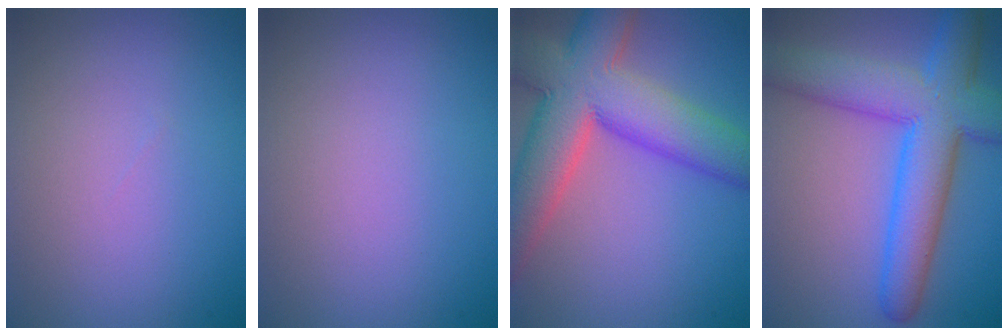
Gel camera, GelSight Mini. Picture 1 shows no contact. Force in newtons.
{"total": 0.0}
{"total": 11.7, "press": 11.7, "slide": 0.6}
{"total": 9.0, "press": 9.0, "slide": 0.5}